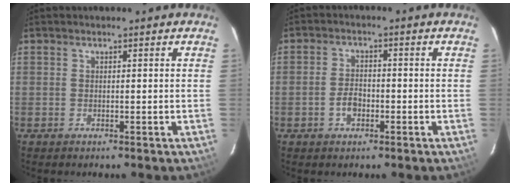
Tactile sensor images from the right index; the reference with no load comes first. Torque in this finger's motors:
{"motor_torque": [0.69, -0.21, 0.12, 0.03]}